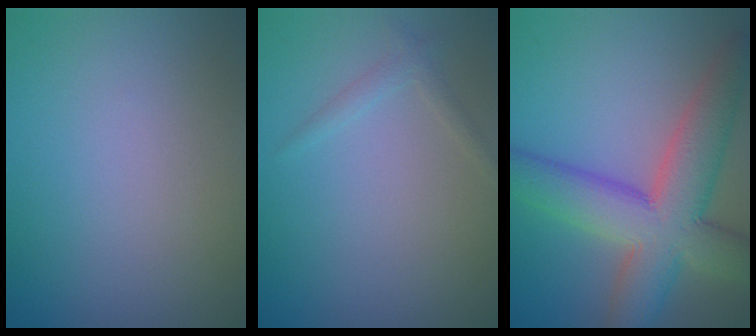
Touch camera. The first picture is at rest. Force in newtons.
{"total": 1.1, "press": 1.1, "slide": 0.1}
{"total": 9.5, "press": 9.5, "slide": 0.5}